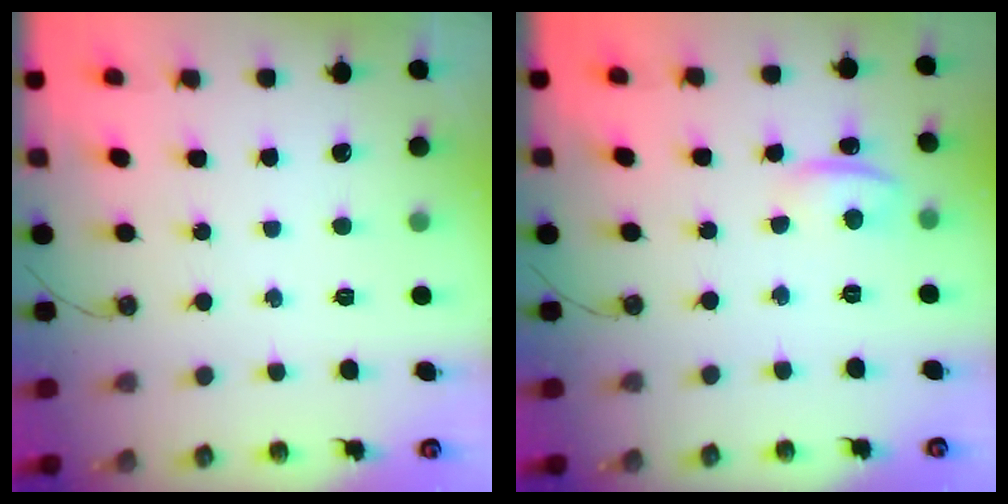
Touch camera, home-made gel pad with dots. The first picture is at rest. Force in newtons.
{"total": 8.6, "press": 2.0, "slide": 8.3}